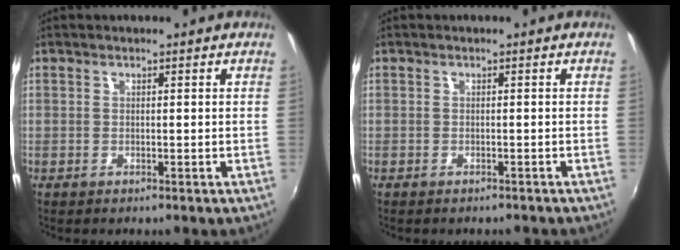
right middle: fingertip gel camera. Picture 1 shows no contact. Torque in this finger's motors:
{"motor_torque": [0.95, -1.18, 0.25, 0.14]}